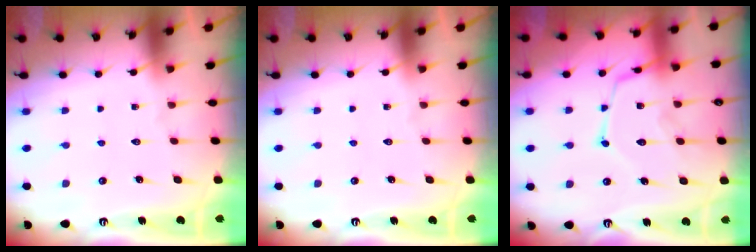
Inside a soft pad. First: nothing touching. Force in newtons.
{"total": 0.0}
{"total": 15.3, "press": 15.3, "slide": 1.3}